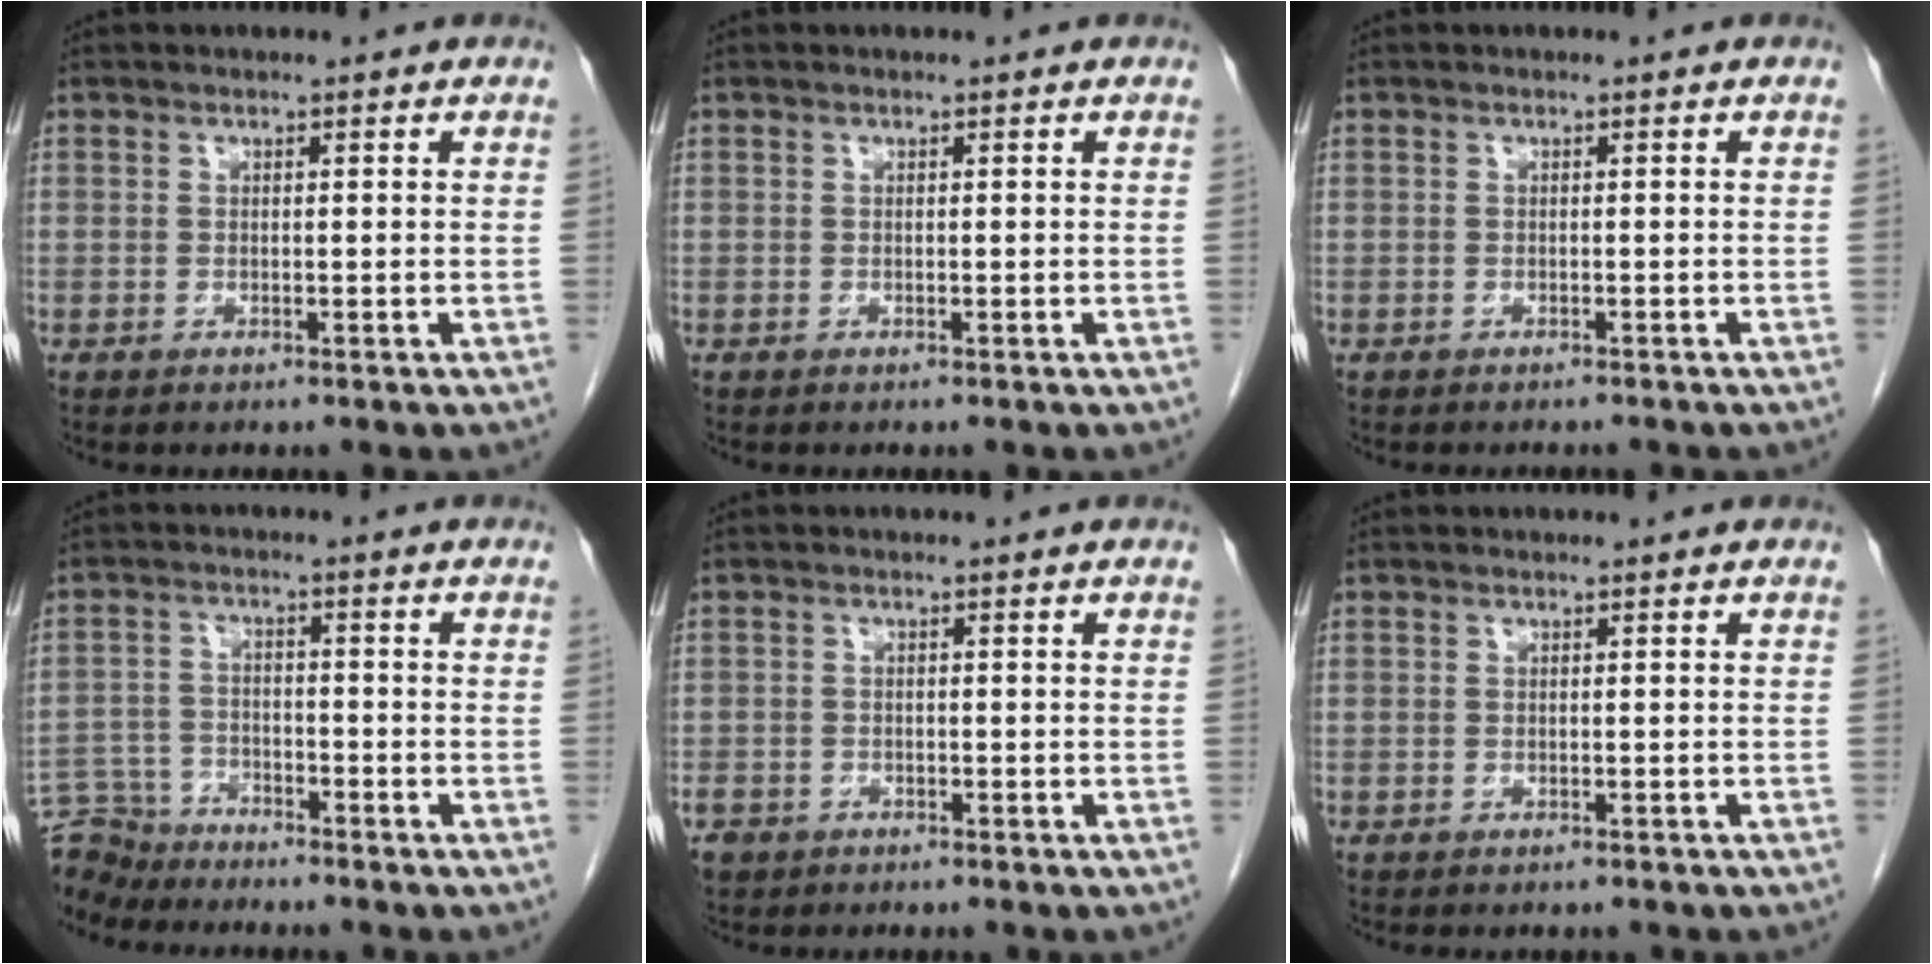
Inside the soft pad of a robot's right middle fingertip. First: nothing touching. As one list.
[{"total": 0.0}, {"total": 1.5, "force": [-1.4, 0.4, 0.3], "torque": [-0.009, -0.002, -0.017]}, {"total": 7.3, "force": [-7.0, 2.1, -0.2], "torque": [-0.001, 0.001, -0.134]}, {"total": 3.8, "force": [-2.7, 2.6, 0.9], "torque": [-0.019, 0.002, -0.044]}, {"total": 1.9, "force": [-1.6, 0.8, 0.6], "torque": [-0.016, -0.002, -0.016]}]